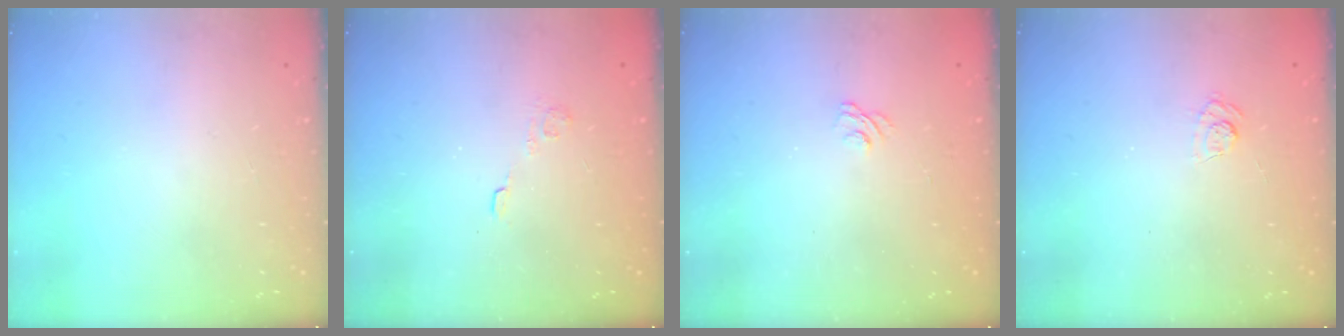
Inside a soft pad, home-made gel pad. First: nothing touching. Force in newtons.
{"total": 2.1, "press": 1.6, "slide": 1.4}
{"total": 1.6, "press": 1.0, "slide": 1.2}
{"total": 4.5, "press": 4.3, "slide": 1.4}